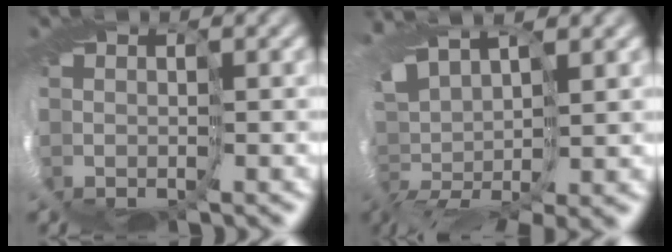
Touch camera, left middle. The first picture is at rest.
{"total": 7.0, "force": [0.3, 2.2, 6.7], "torque": [-0.161, -0.002, 0.000]}